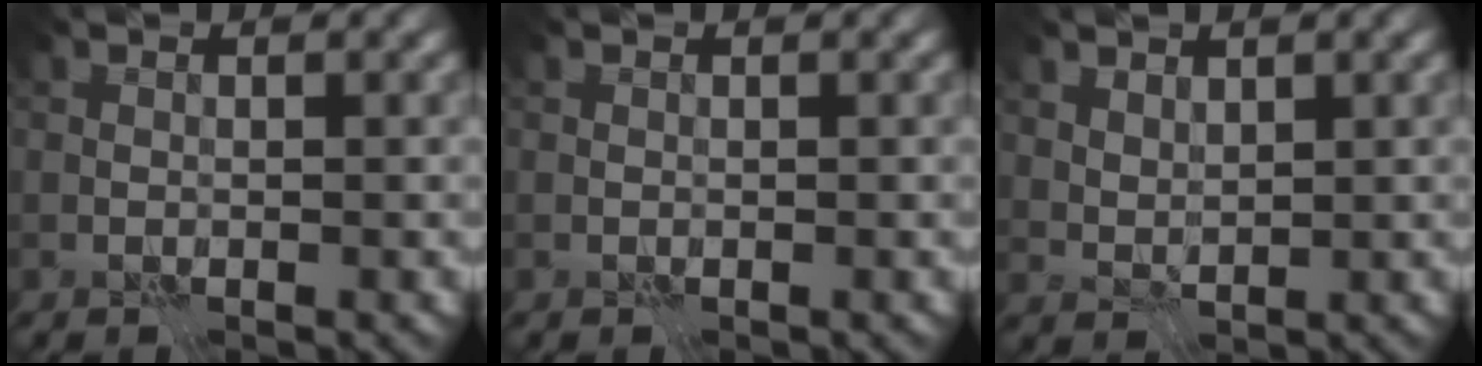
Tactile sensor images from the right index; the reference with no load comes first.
{"total": 0.0}
{"total": 1.8, "force": [1.5, 0.9, 0.7], "torque": [-0.017, -0.005, 0.037]}